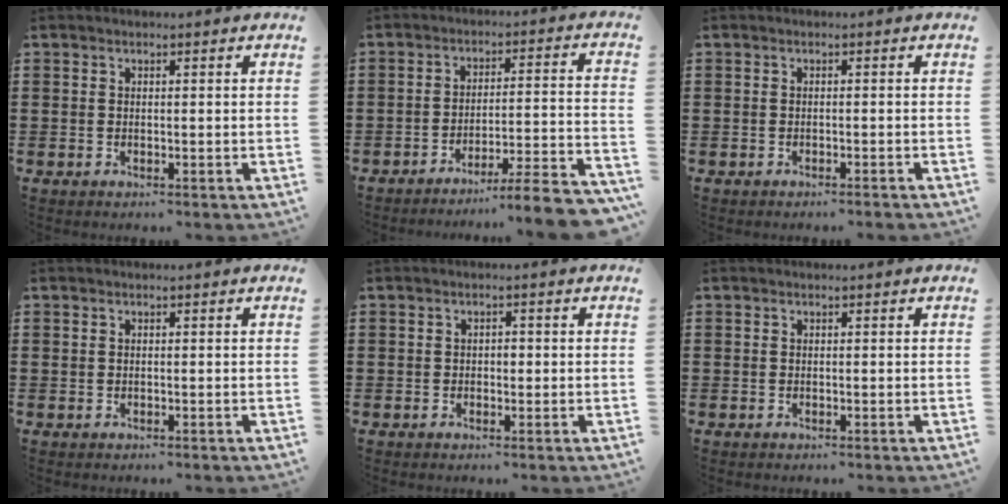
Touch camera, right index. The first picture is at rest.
{"total": 6.4, "force": [-5.5, -0.6, 3.3], "torque": [-0.047, -0.014, -0.108]}
{"total": 0.7, "force": [-0.6, -0.2, 0.2], "torque": [-0.004, -0.002, -0.012]}
{"total": 0.0}
{"total": 0.9, "force": [-0.1, 0.5, 0.7], "torque": [-0.015, 0.001, -0.003]}
{"total": 0.0}